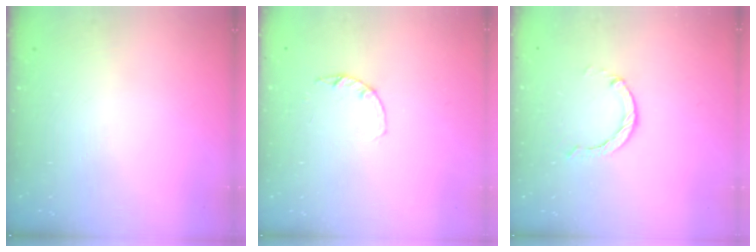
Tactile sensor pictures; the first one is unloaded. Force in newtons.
{"total": 2.2, "press": 2.2, "slide": 0.4}
{"total": 0.0}